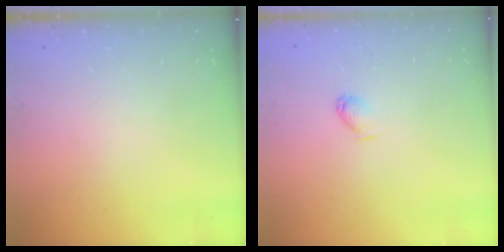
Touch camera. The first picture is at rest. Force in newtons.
{"total": 3.6, "press": 3.6, "slide": 0.6}